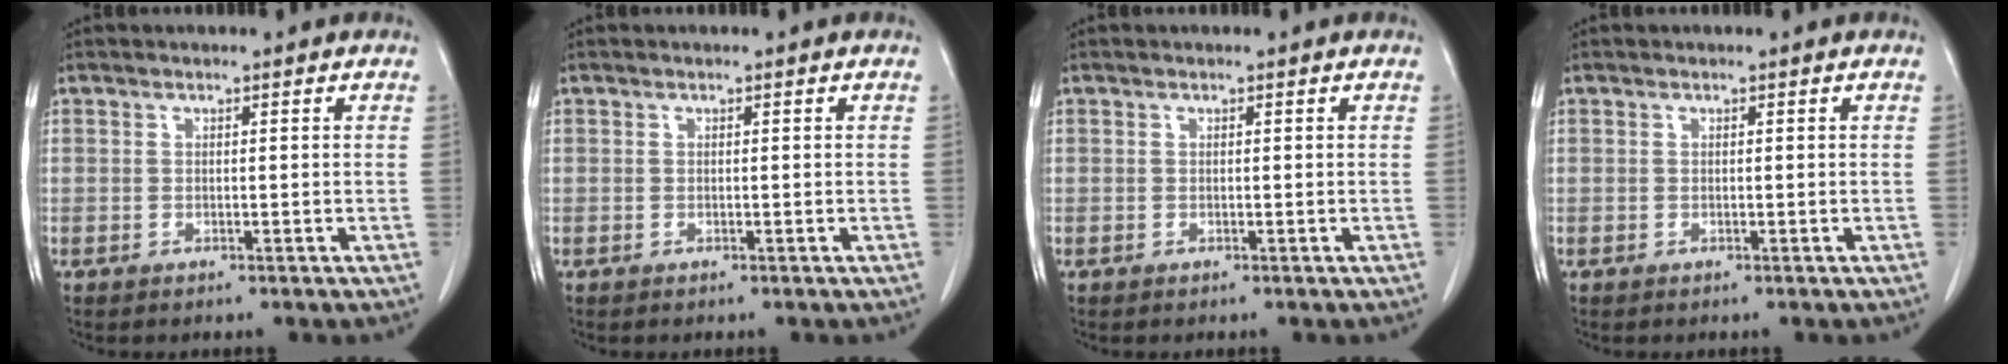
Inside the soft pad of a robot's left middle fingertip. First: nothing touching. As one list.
[{"total": 0.0}, {"total": 0.0}, {"total": 0.0}]